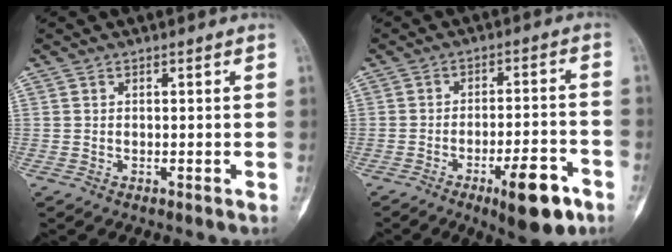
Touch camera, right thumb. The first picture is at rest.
{"total": 11.5, "force": [-6.0, 3.4, 9.1], "torque": [-0.124, 0.028, -0.081]}